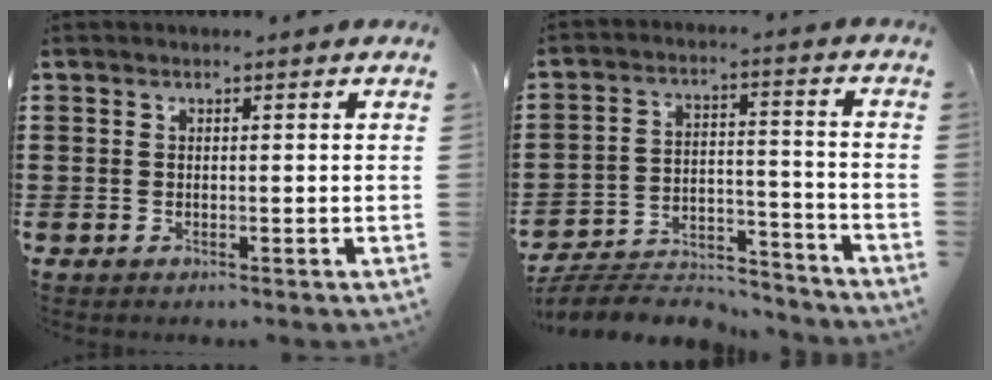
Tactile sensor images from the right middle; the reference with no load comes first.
{"total": 7.0, "force": [-6.8, 1.4, 1.4], "torque": [-0.021, 0.020, -0.131]}